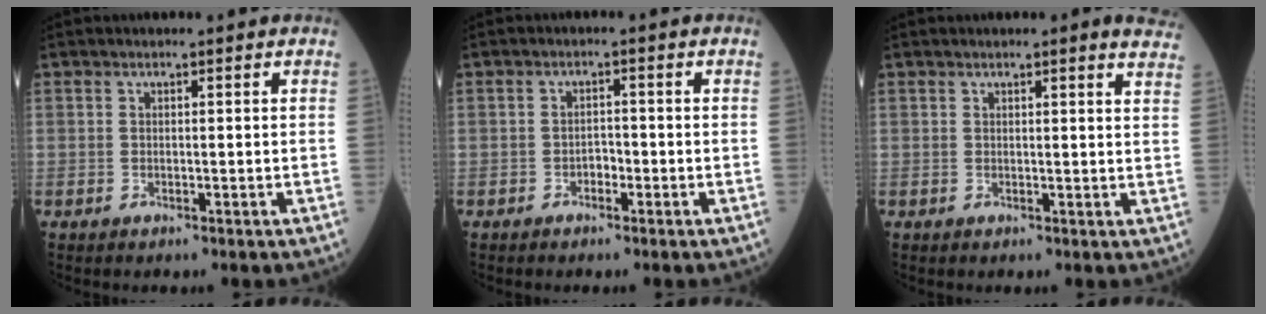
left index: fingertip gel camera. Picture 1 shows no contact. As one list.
[{"total": 1.8, "force": [-0.9, 1.2, 1.1], "torque": [-0.016, 0.006, -0.014]}, {"total": 7.8, "force": [6.9, 1.0, 3.6], "torque": [-0.034, -0.004, 0.060]}]